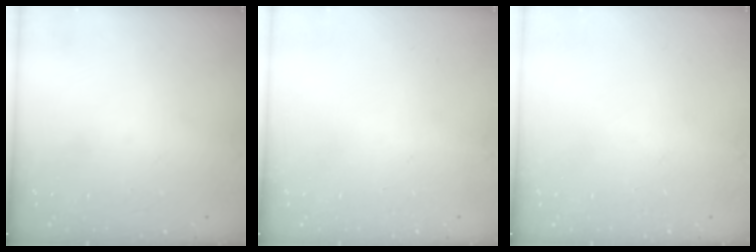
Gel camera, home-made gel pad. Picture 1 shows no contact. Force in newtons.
{"total": 0.0}
{"total": 0.0}